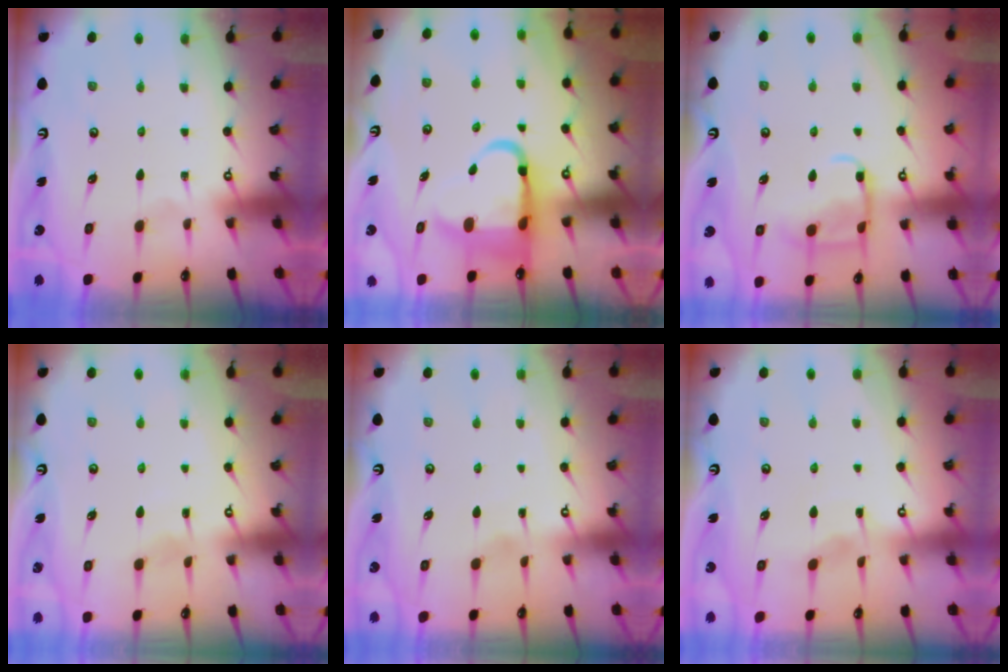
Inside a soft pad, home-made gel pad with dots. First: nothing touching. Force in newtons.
{"total": 9.1, "press": 8.6, "slide": 2.8}
{"total": 10.6, "press": 10.6, "slide": 1.0}
{"total": 5.5, "press": 5.5, "slide": 0.5}
{"total": 1.8, "press": 1.8, "slide": 0.3}
{"total": 2.7, "press": 2.6, "slide": 0.4}